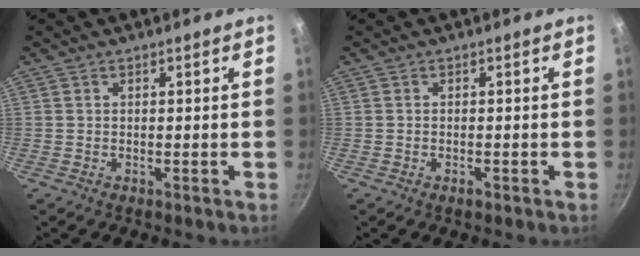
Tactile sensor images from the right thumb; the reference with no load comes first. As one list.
[{"total": 1.0, "force": [-0.6, 0.4, 0.6], "torque": [-0.013, 0.002, -0.010]}]